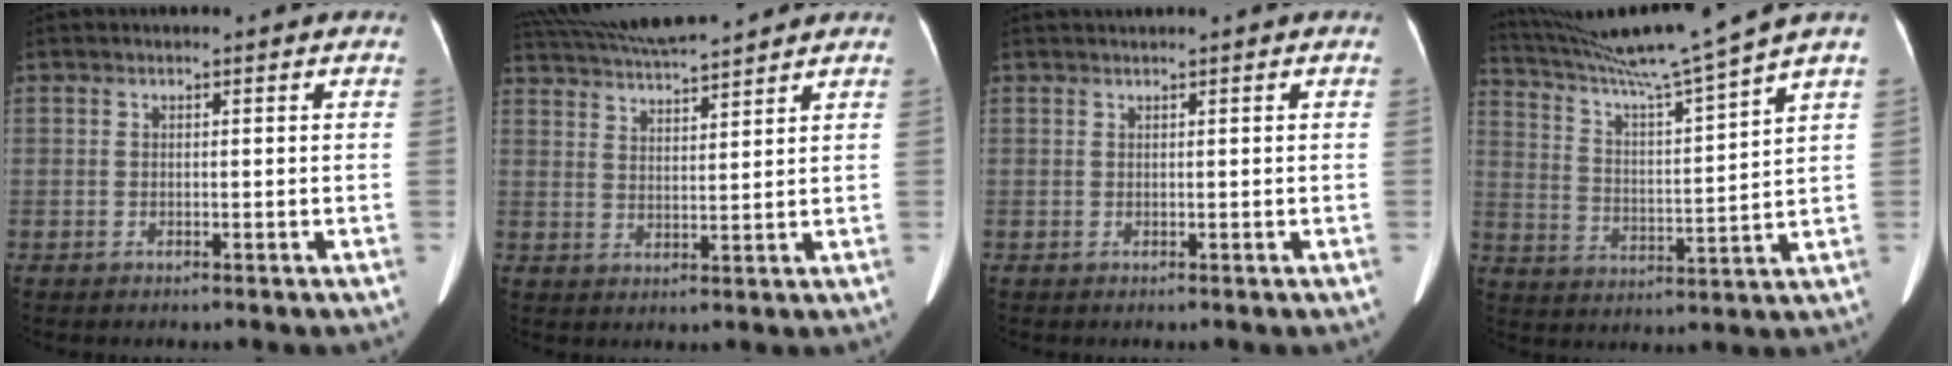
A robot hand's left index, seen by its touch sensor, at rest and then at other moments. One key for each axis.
{"total": 11.8, "fx": 10.9, "fy": 0.2, "fz": 4.6, "tx": -0.096, "ty": 0.021, "tz": 0.180}
{"total": 0.8, "fx": 0.6, "fy": -0.2, "fz": 0.4, "tx": -0.011, "ty": 0.011, "tz": 0.019}
{"total": 15.9, "fx": 13.6, "fy": -3.3, "fz": 7.6, "tx": -0.135, "ty": -0.027, "tz": 0.223}